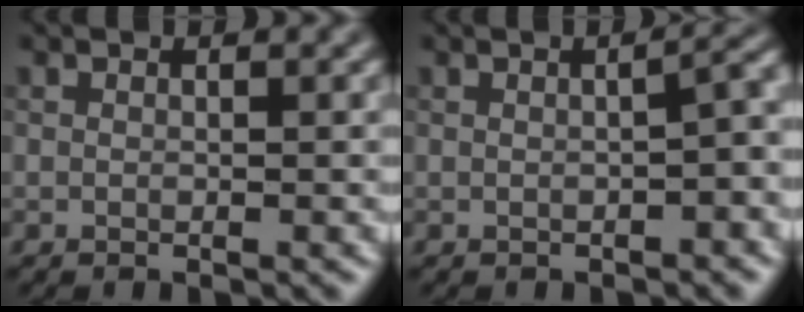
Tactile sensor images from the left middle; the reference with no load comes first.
{"total": 3.9, "force": [-0.3, 1.4, 3.6], "torque": [-0.036, 0.013, -0.001]}